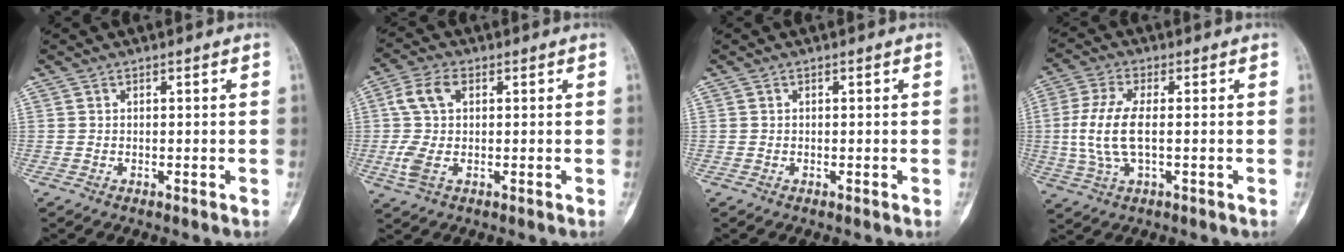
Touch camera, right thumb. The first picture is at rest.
{"total": 7.8, "force": [0.6, 4.4, 6.4], "torque": [-0.154, 0.018, 0.012]}
{"total": 0.0}
{"total": 9.6, "force": [-0.3, 4.1, 8.7], "torque": [-0.209, 0.005, -0.006]}